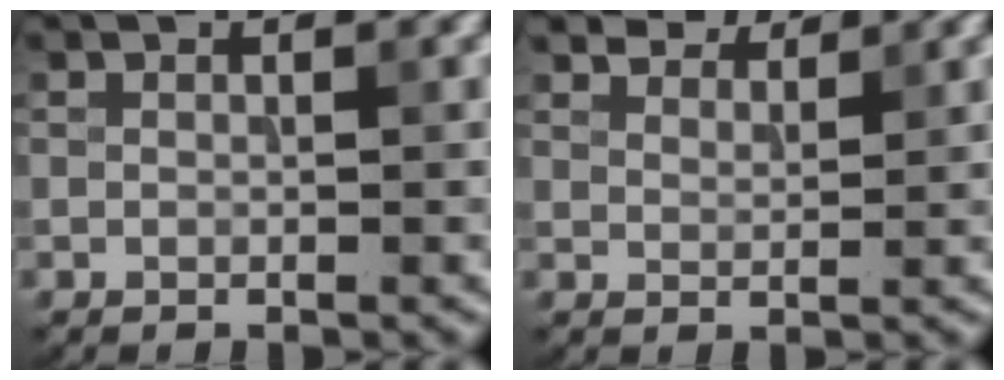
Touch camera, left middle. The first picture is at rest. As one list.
[{"total": 4.0, "force": [3.8, 0.8, 0.9], "torque": [-0.025, 0.002, 0.064]}]